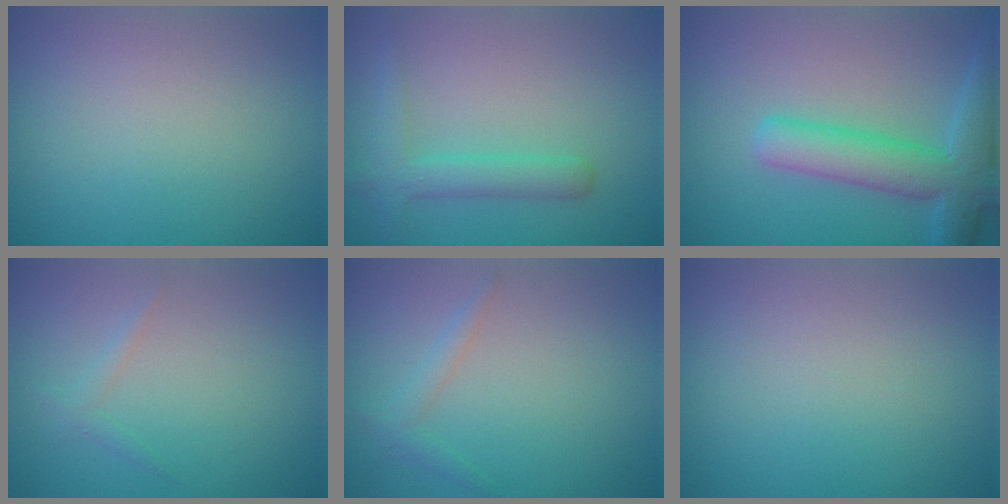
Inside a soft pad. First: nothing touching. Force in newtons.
{"total": 3.0, "press": 3.0, "slide": 0.2}
{"total": 6.2, "press": 6.2, "slide": 0.3}
{"total": 0.9, "press": 0.9, "slide": 0.0}
{"total": 0.7, "press": 0.7, "slide": 0.0}
{"total": 0.0}